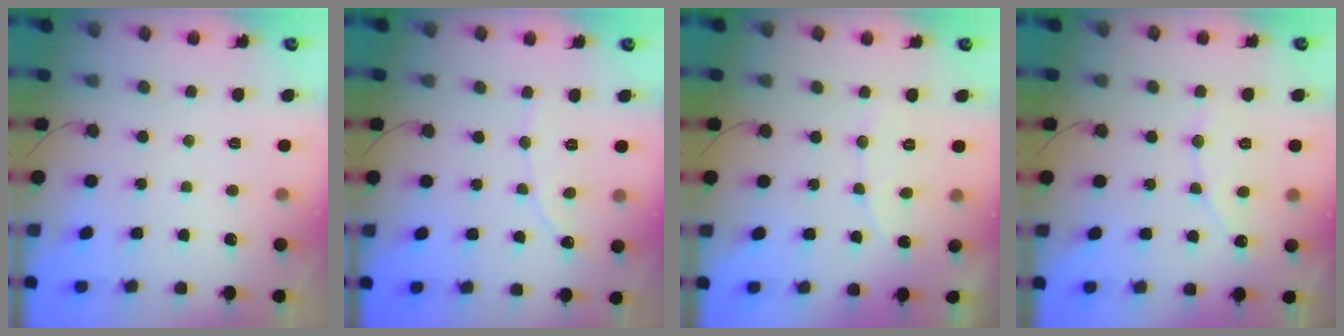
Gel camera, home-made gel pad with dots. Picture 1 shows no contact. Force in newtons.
{"total": 2.3, "press": 2.3, "slide": 0.2}
{"total": 6.5, "press": 6.5, "slide": 0.6}
{"total": 5.6, "press": 5.6, "slide": 0.5}